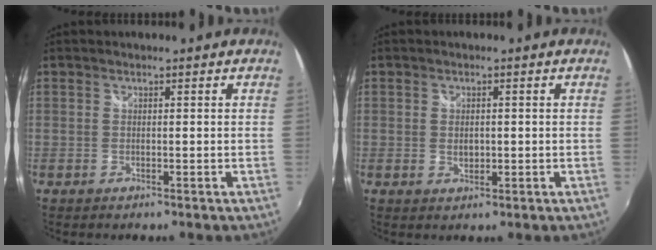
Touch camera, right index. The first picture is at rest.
{"total": 2.4, "force": [0.0, 1.7, 1.6], "torque": [-0.025, 0.000, -0.001]}